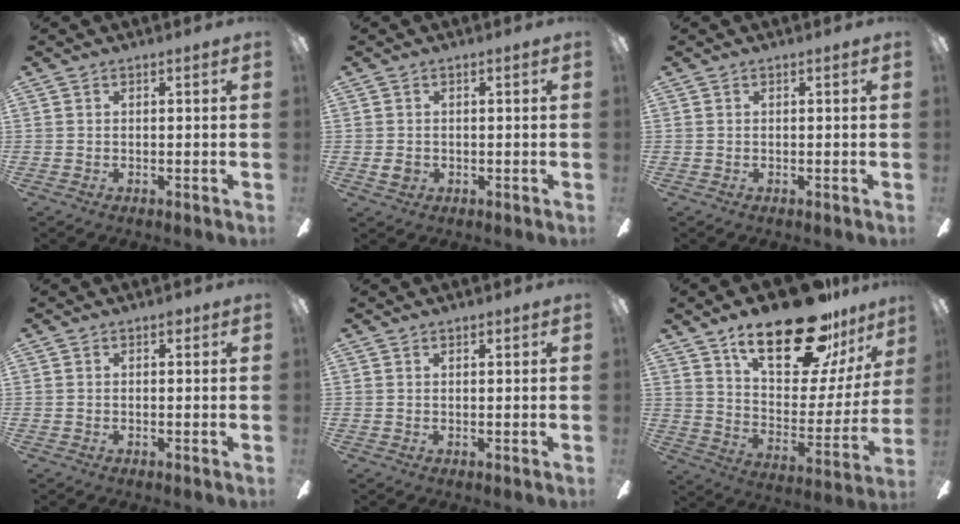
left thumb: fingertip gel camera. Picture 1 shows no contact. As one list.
[{"total": 2.4, "force": [-0.1, 2.0, 1.3], "torque": [-0.014, 0.002, -0.003]}, {"total": 0.0}, {"total": 1.0, "force": [0.6, 0.7, 0.4], "torque": [-0.001, 0.000, 0.009]}, {"total": 0.9, "force": [0.8, 0.3, 0.2], "torque": [-0.005, 0.000, 0.016]}, {"total": 27.2, "force": [19.0, 10.0, 16.7], "torque": [-0.258, -0.108, 0.315]}]